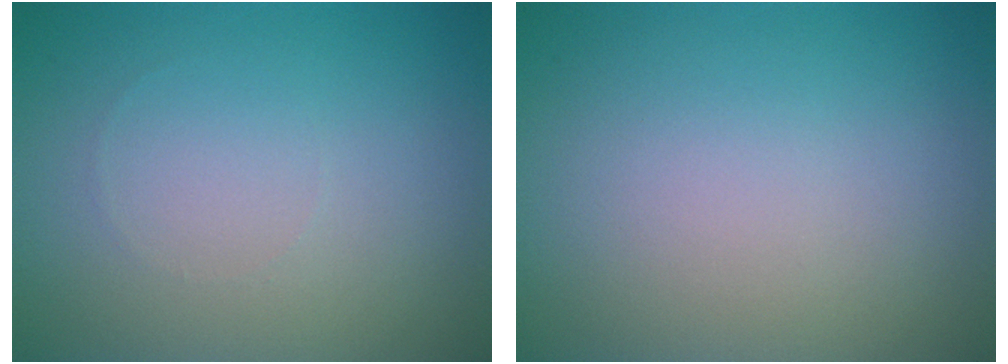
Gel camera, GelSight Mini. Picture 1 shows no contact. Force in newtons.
{"total": 0.0}